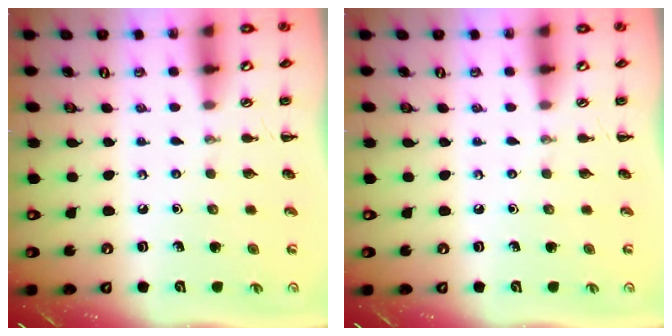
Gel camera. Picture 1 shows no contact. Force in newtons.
{"total": 0.0}